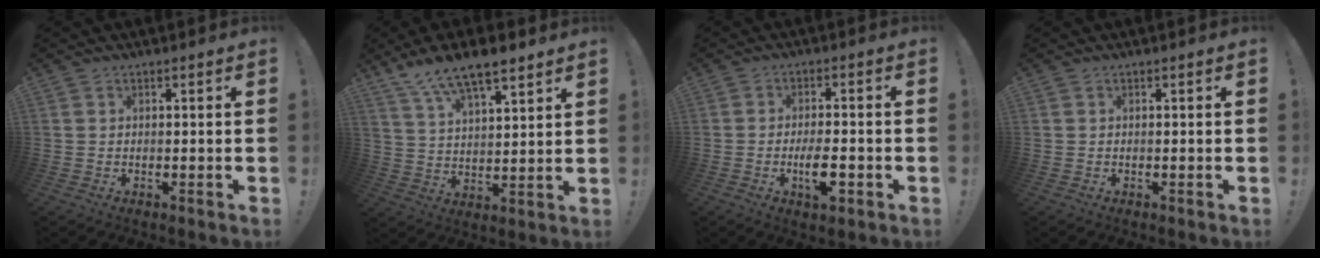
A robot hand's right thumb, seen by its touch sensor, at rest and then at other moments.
{"total": 11.8, "force": [9.3, 3.6, 6.3], "torque": [-0.115, -0.055, 0.168]}
{"total": 7.1, "force": [-2.4, 2.2, 6.3], "torque": [-0.122, 0.005, -0.039]}
{"total": 0.0}